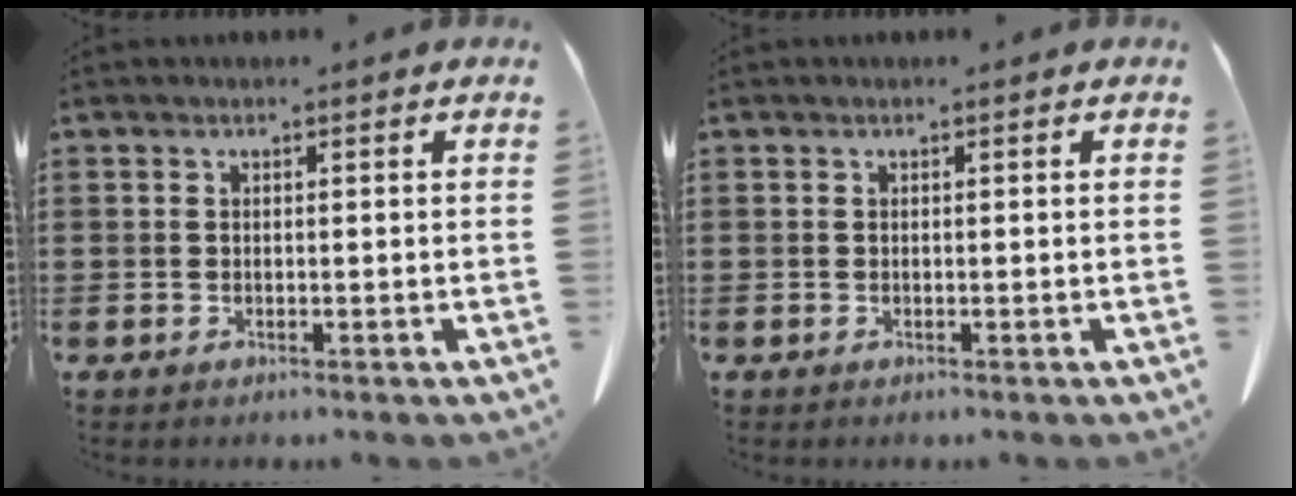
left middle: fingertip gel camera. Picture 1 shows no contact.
{"total": 0.0}